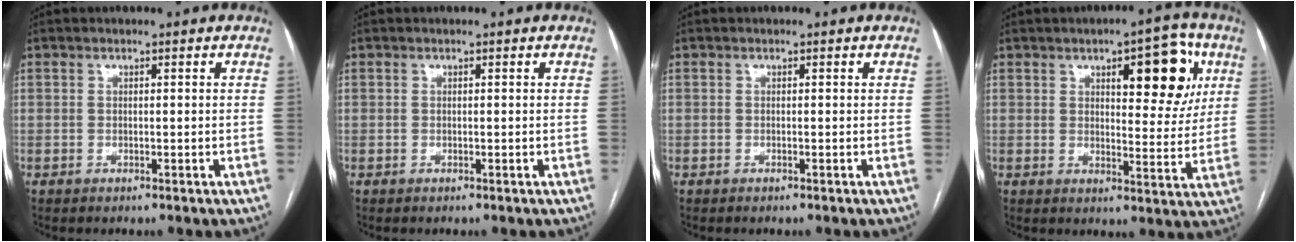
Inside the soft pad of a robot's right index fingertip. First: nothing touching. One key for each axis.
{"total": 0.0}
{"total": 0.0}
{"total": 11.3, "fx": 4.7, "fy": 3.8, "fz": 9.5, "tx": -0.116, "ty": 0.013, "tz": 0.062}